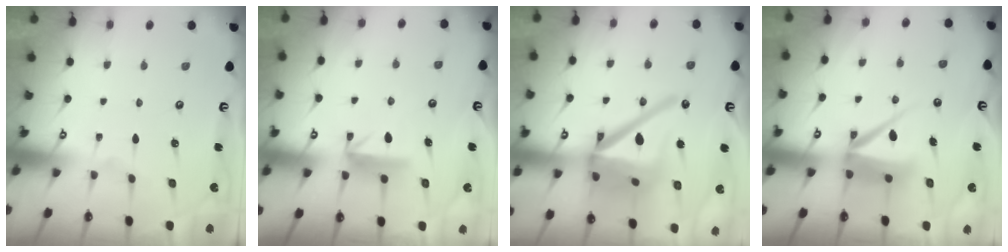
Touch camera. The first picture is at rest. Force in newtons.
{"total": 7.8, "press": 7.8, "slide": 0.2}
{"total": 20.2, "press": 20.0, "slide": 2.7}
{"total": 8.6, "press": 8.5, "slide": 1.2}